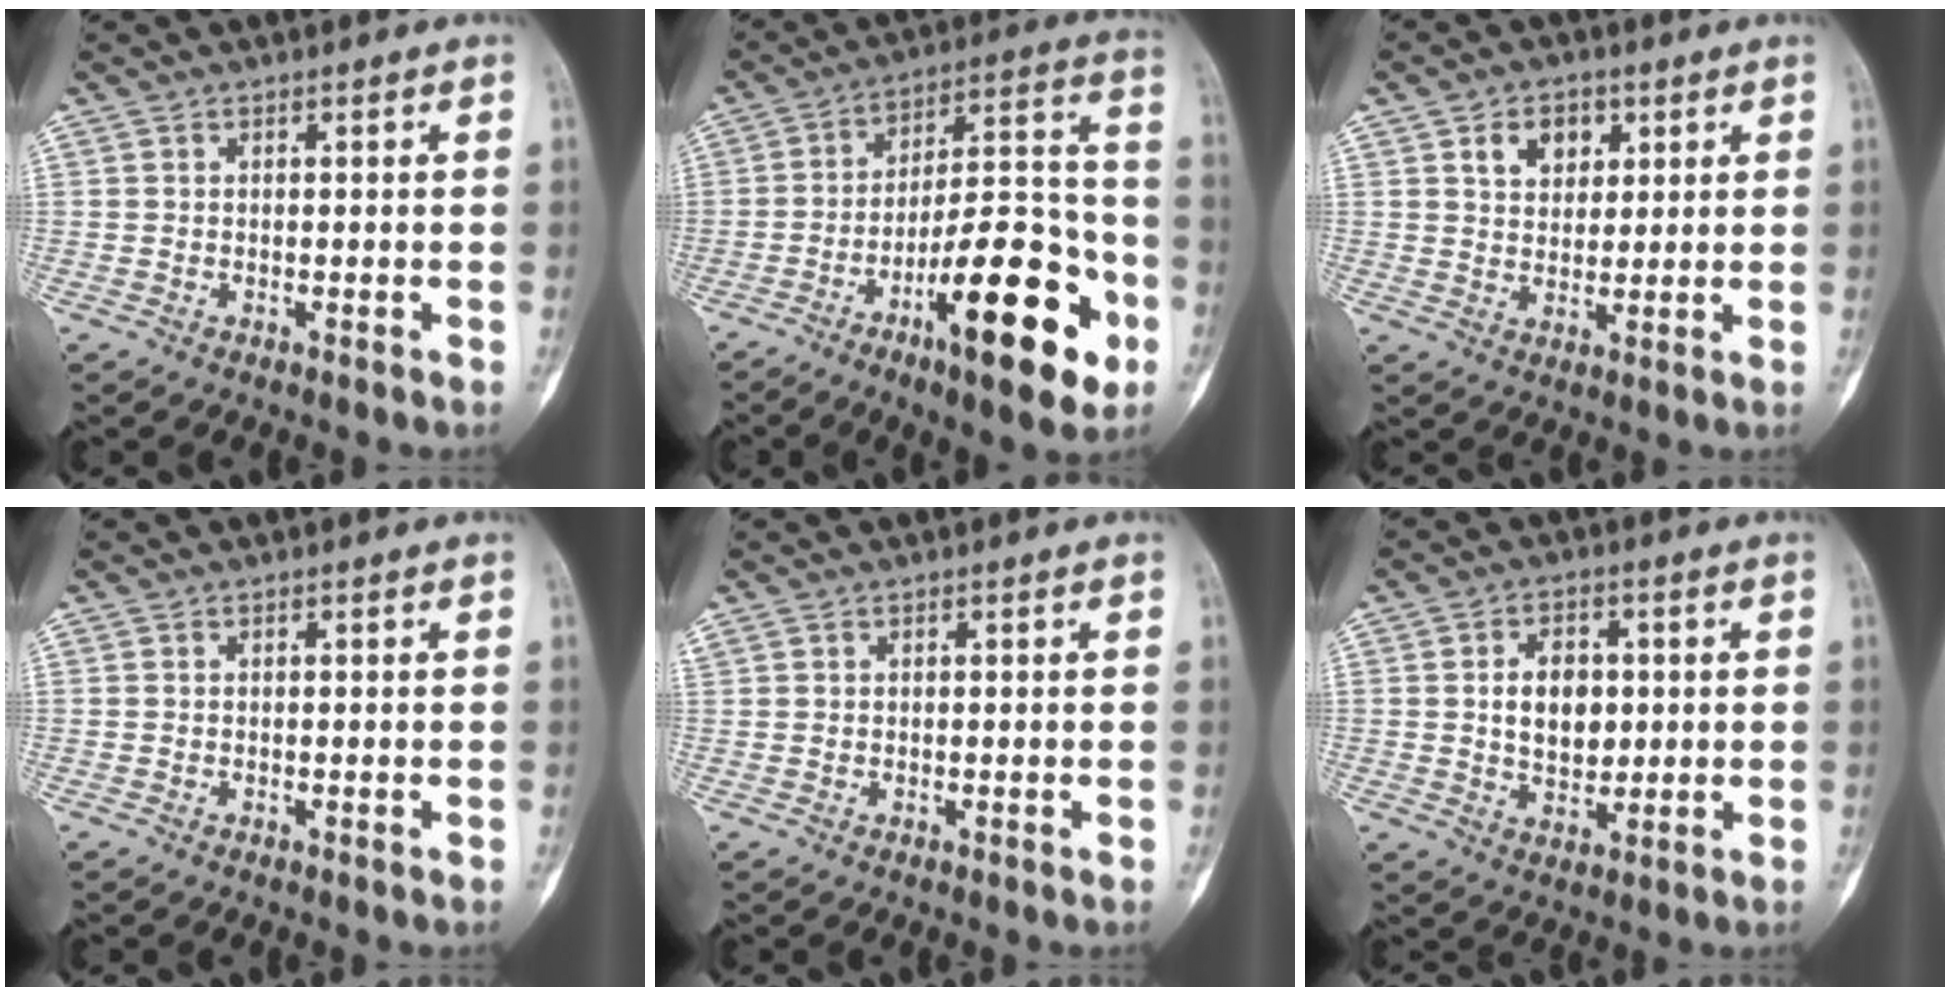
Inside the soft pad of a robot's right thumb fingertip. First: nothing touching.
{"total": 23.2, "force": [-10.1, 7.1, 19.7], "torque": [-0.277, 0.060, -0.153]}
{"total": 6.5, "force": [2.8, 4.7, 3.5], "torque": [-0.027, -0.011, 0.046]}
{"total": 0.0}
{"total": 0.5, "force": [0.4, 0.3, 0.1], "torque": [-0.006, 0.009, 0.011]}
{"total": 7.9, "force": [1.0, 5.5, 5.7], "torque": [-0.063, -0.006, 0.018]}